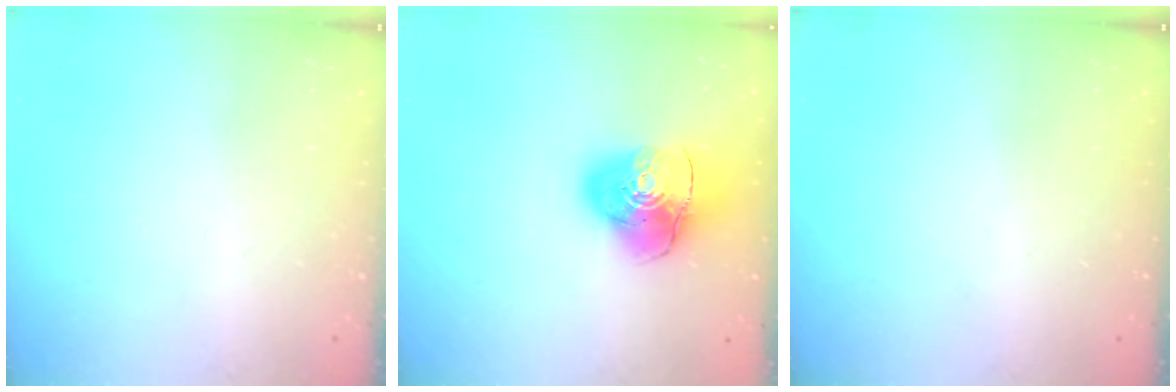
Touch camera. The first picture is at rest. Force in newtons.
{"total": 12.3, "press": 12.2, "slide": 1.9}
{"total": 0.0}